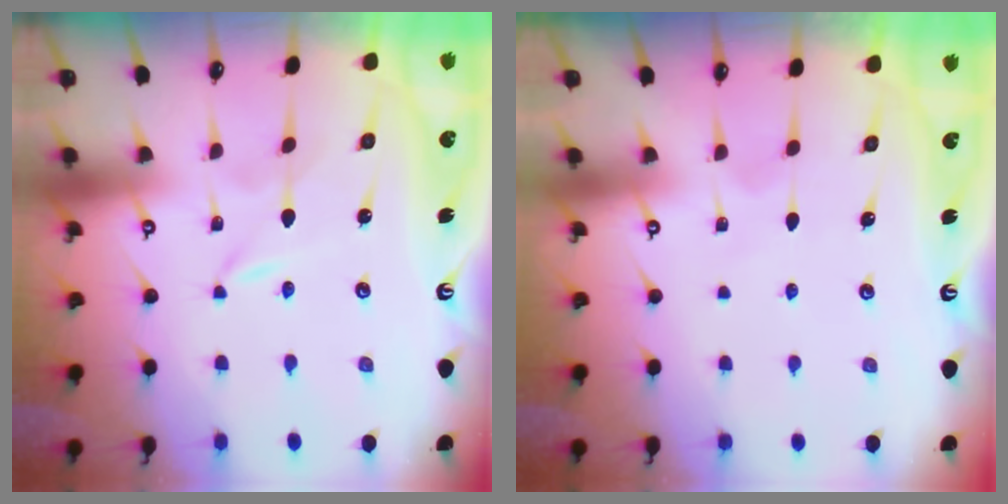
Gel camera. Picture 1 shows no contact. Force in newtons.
{"total": 2.6, "press": 2.6, "slide": 0.2}